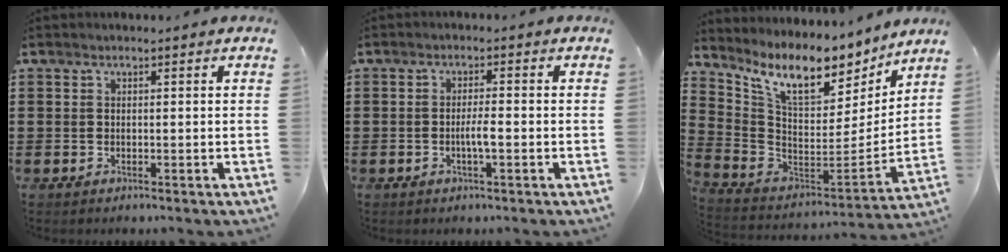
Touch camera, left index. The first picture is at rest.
{"total": 2.8, "force": [-0.7, 0.4, 2.7], "torque": [-0.048, 0.001, -0.013]}
{"total": 10.7, "force": [8.1, 3.3, 6.1], "torque": [-0.142, -0.056, 0.137]}